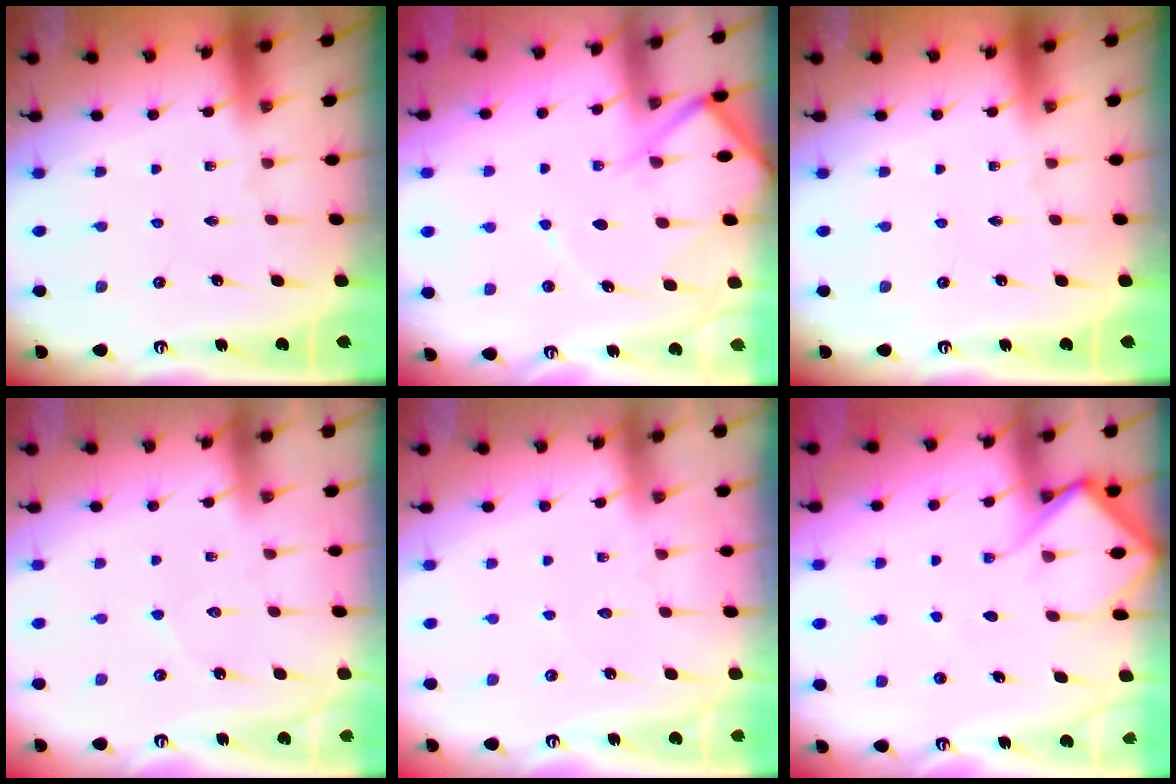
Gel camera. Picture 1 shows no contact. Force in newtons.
{"total": 9.0, "press": 9.0, "slide": 1.0}
{"total": 0.0}
{"total": 4.1, "press": 4.1, "slide": 0.2}
{"total": 5.8, "press": 5.8, "slide": 0.7}
{"total": 8.9, "press": 8.8, "slide": 0.8}